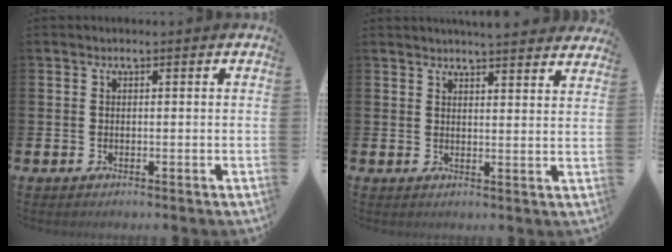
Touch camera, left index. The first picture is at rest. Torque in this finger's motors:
{"motor_torque": [0.71, -1.43, 0.58, 0.04]}